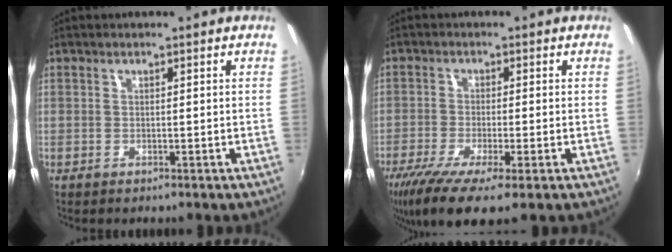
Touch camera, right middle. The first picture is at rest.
{"total": 10.0, "force": [-6.1, 1.5, 7.8], "torque": [-0.169, -0.043, -0.108]}